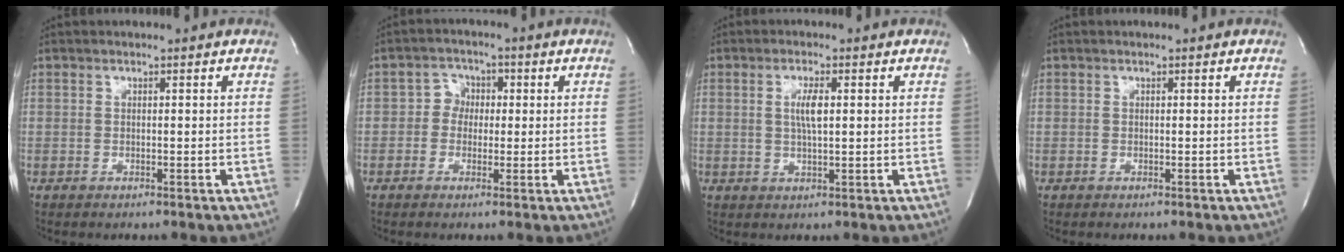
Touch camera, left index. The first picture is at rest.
{"total": 3.5, "force": [-0.2, 3.1, 1.6], "torque": [-0.022, 0.015, -0.009]}
{"total": 3.5, "force": [0.5, 0.6, 3.4], "torque": [-0.070, -0.002, 0.010]}
{"total": 0.0}